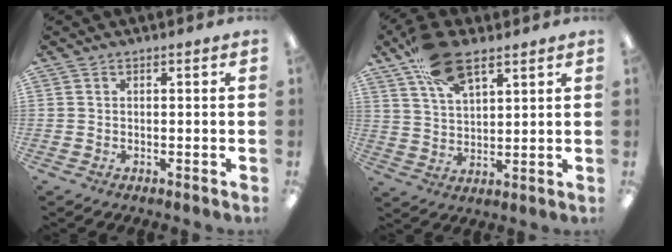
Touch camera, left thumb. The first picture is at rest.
{"total": 13.0, "force": [8.2, 6.0, 8.1], "torque": [-0.148, -0.023, 0.149]}